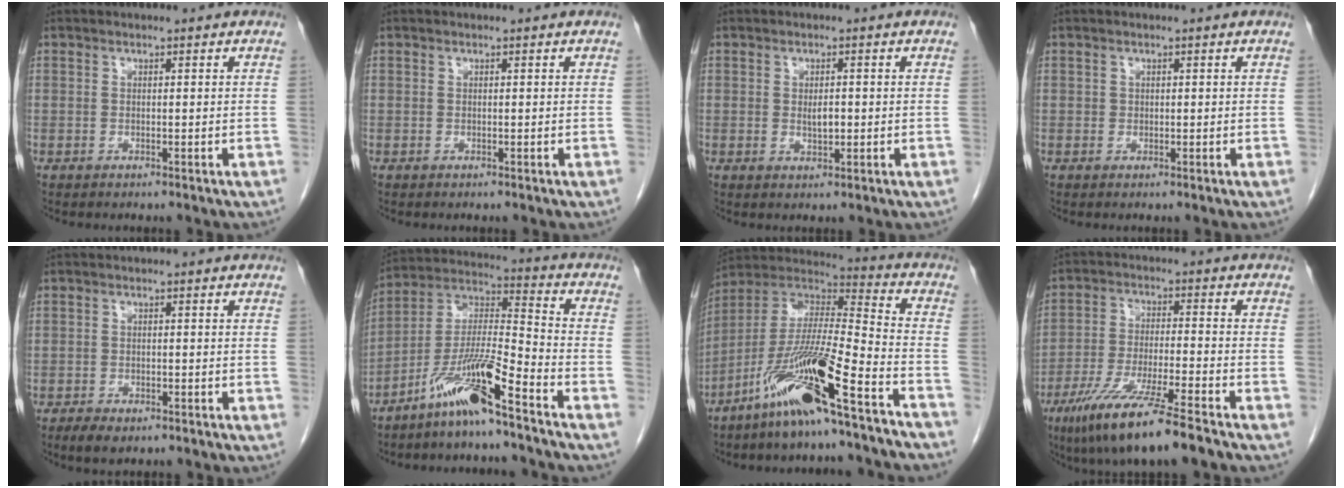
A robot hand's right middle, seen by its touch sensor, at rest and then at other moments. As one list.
[{"total": 0.0}, {"total": 1.8, "force": [-0.1, 0.4, 1.8], "torque": [-0.032, -0.001, 0.000]}, {"total": 0.0}, {"total": 3.5, "force": [-2.6, 1.0, 2.0], "torque": [-0.036, -0.006, -0.037]}, {"total": 11.6, "force": [-8.0, -0.1, 8.4], "torque": [-0.170, -0.001, -0.155]}, {"total": 17.7, "force": [-11.8, 0.6, 13.1], "torque": [-0.268, -0.017, -0.217]}, {"total": 13.1, "force": [-9.1, -0.1, 9.4], "torque": [-0.178, -0.039, -0.162]}]